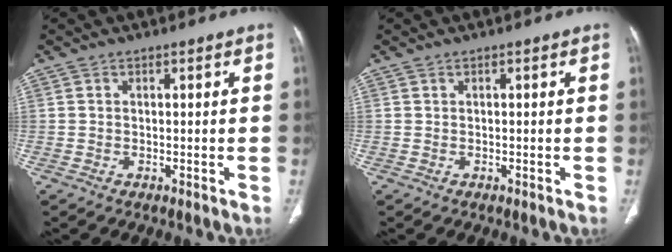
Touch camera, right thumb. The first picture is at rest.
{"total": 0.0}